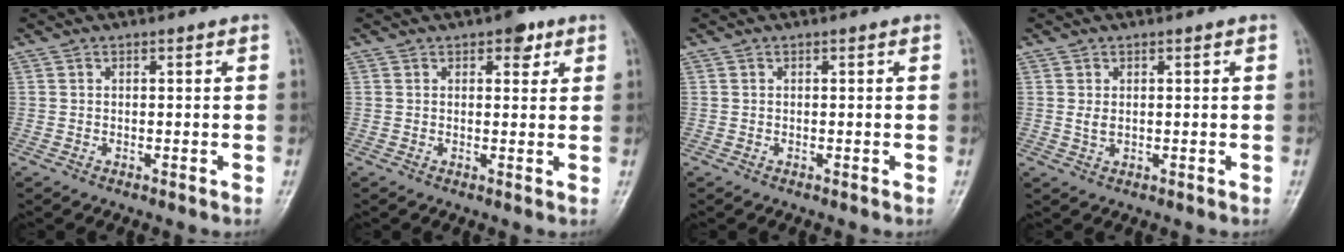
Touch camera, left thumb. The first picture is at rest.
{"total": 3.7, "force": [2.0, 2.0, 2.3], "torque": [-0.012, -0.005, 0.023]}
{"total": 0.0}
{"total": 1.5, "force": [0.3, 0.9, 1.2], "torque": [-0.021, 0.000, 0.010]}